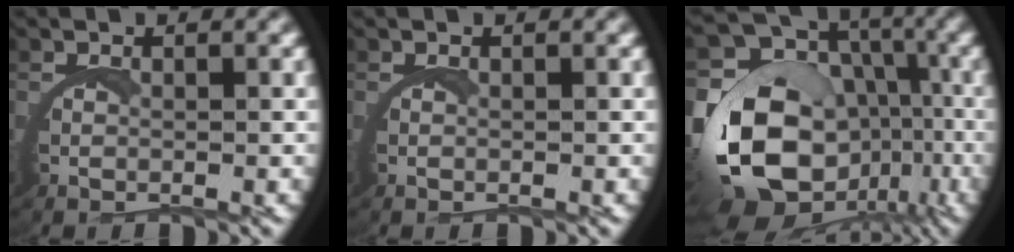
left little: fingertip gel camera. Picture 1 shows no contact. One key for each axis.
{"total": 0.0}
{"total": 13.1, "fx": -2.1, "fy": 10.3, "fz": 7.9, "tx": -0.152, "ty": -0.044, "tz": -0.028}